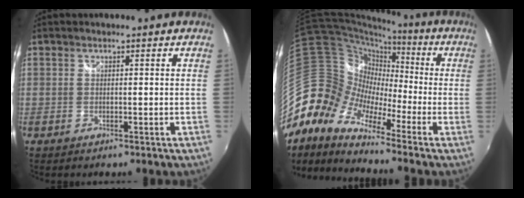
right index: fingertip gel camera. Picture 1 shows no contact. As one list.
[{"total": 15.1, "force": [-7.7, 10.2, 8.0], "torque": [-0.150, 0.013, -0.185]}]